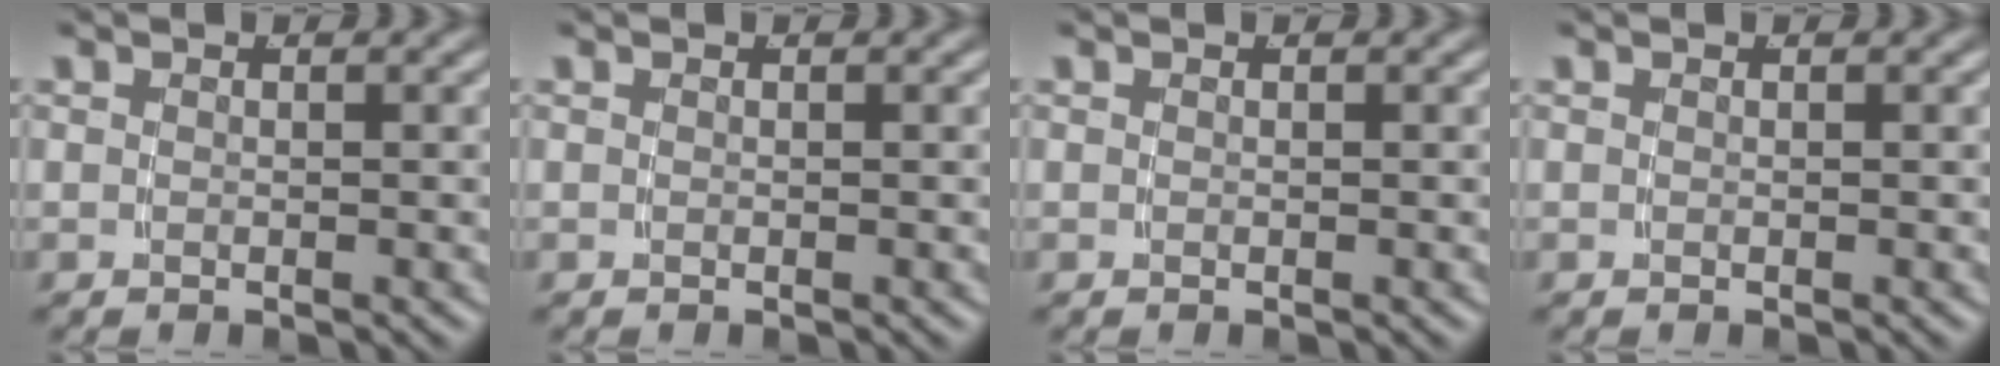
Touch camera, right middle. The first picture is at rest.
{"total": 0.0}
{"total": 0.0}
{"total": 0.0}